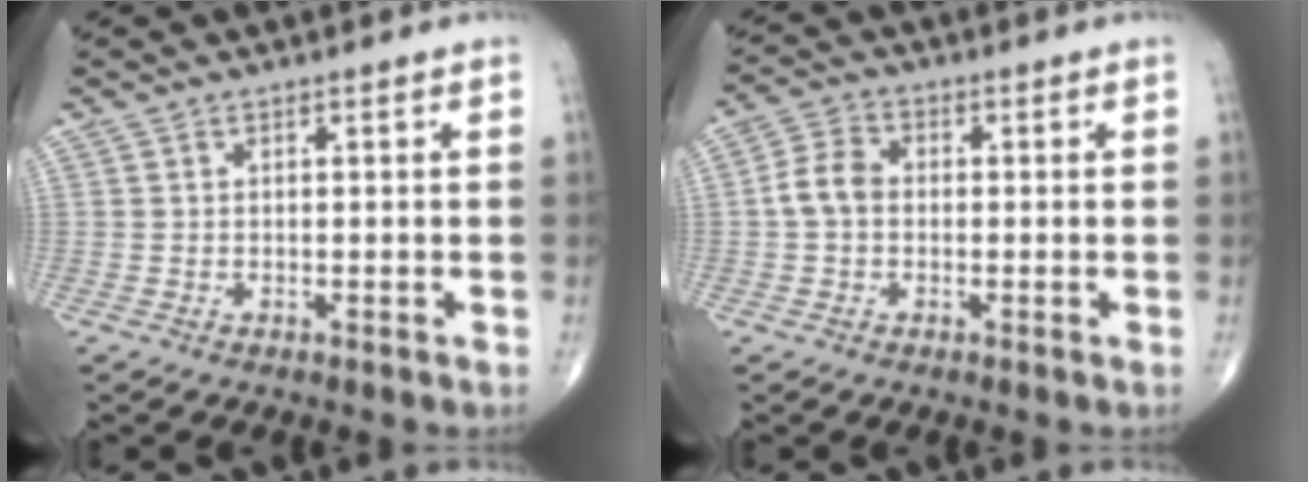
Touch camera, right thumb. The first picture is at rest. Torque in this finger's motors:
{"motor_torque": [-0.08, 0.11, 0.23, -0.02, 0.02]}